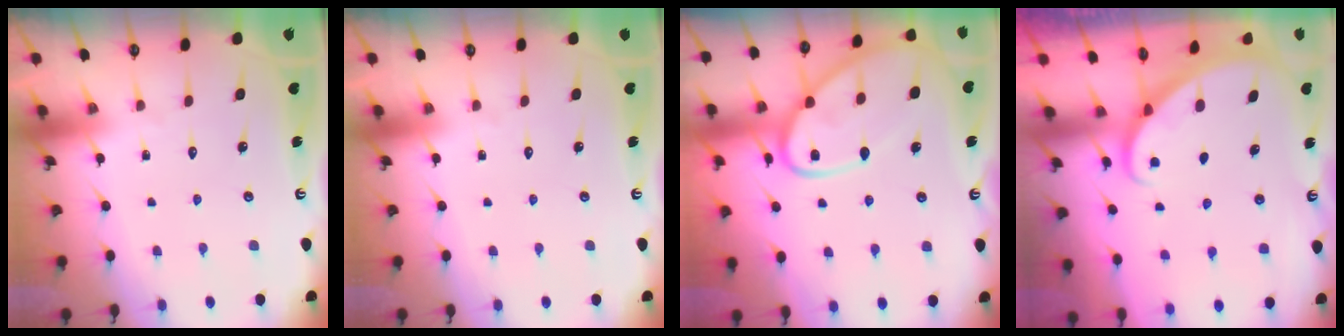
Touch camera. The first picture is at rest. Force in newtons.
{"total": 0.0}
{"total": 15.7, "press": 15.6, "slide": 1.5}
{"total": 1.9, "press": 1.9, "slide": 0.1}